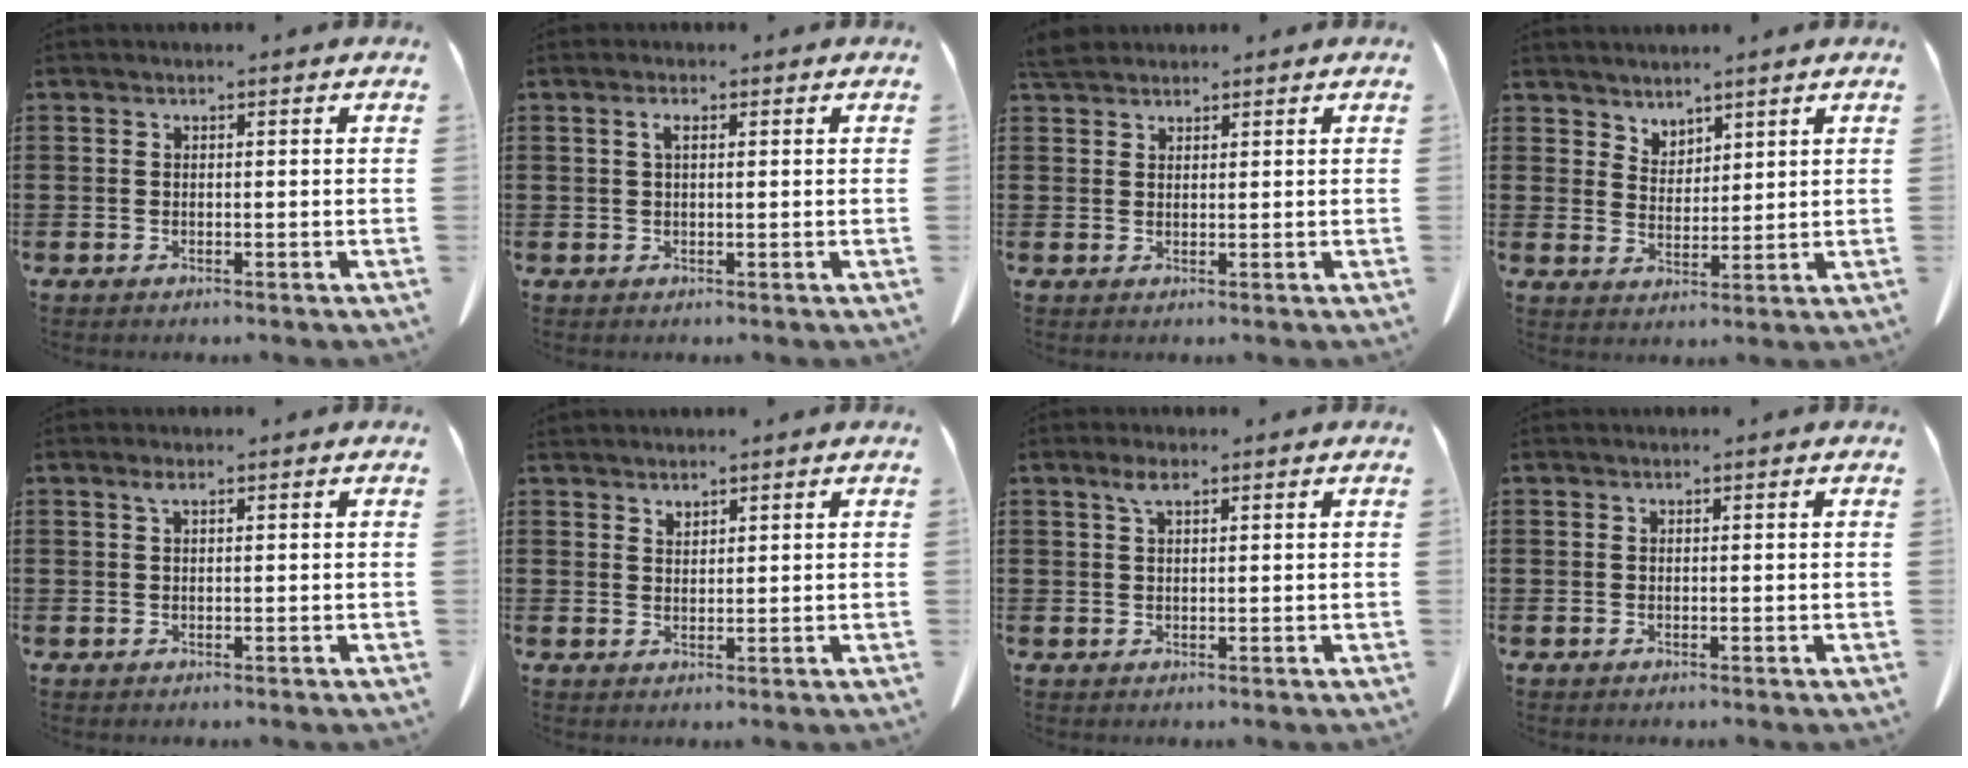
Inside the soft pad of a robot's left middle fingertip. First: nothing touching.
{"total": 1.6, "force": [0.5, 0.5, 1.4], "torque": [-0.029, 0.005, 0.008]}
{"total": 2.9, "force": [2.6, 0.8, 0.9], "torque": [-0.026, 0.001, 0.051]}
{"total": 3.1, "force": [3.0, 1.0, -0.4], "torque": [-0.003, -0.008, 0.057]}
{"total": 1.1, "force": [0.5, 0.3, 1.0], "torque": [-0.020, 0.004, 0.008]}
{"total": 1.5, "force": [1.5, 0.3, 0.0], "torque": [-0.003, -0.001, 0.029]}
{"total": 2.4, "force": [1.3, 0.7, 1.9], "torque": [-0.042, 0.005, 0.022]}
{"total": 0.0}